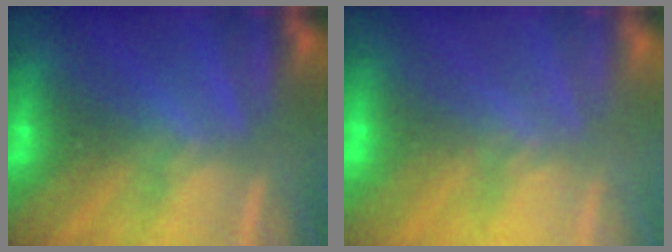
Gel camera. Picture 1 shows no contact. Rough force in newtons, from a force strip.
{"total": 9.3}